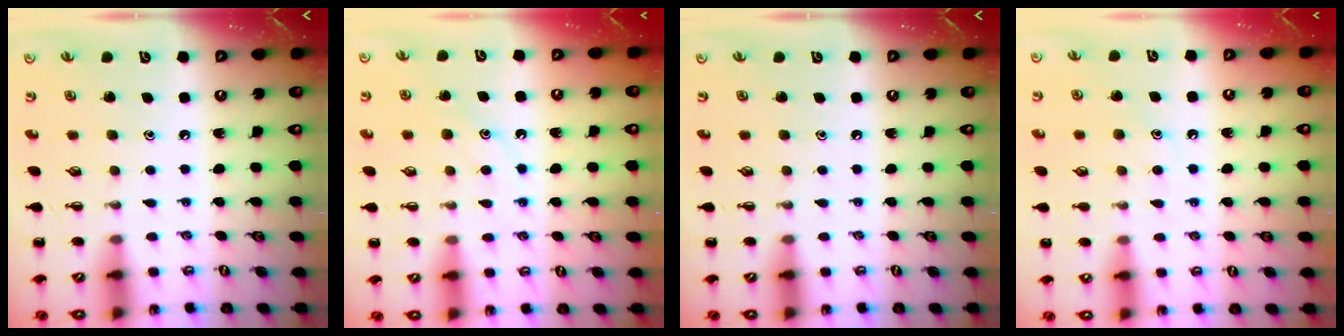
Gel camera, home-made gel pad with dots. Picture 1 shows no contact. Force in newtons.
{"total": 11.1, "press": 11.0, "slide": 0.9}
{"total": 0.0}
{"total": 8.1, "press": 8.0, "slide": 1.4}